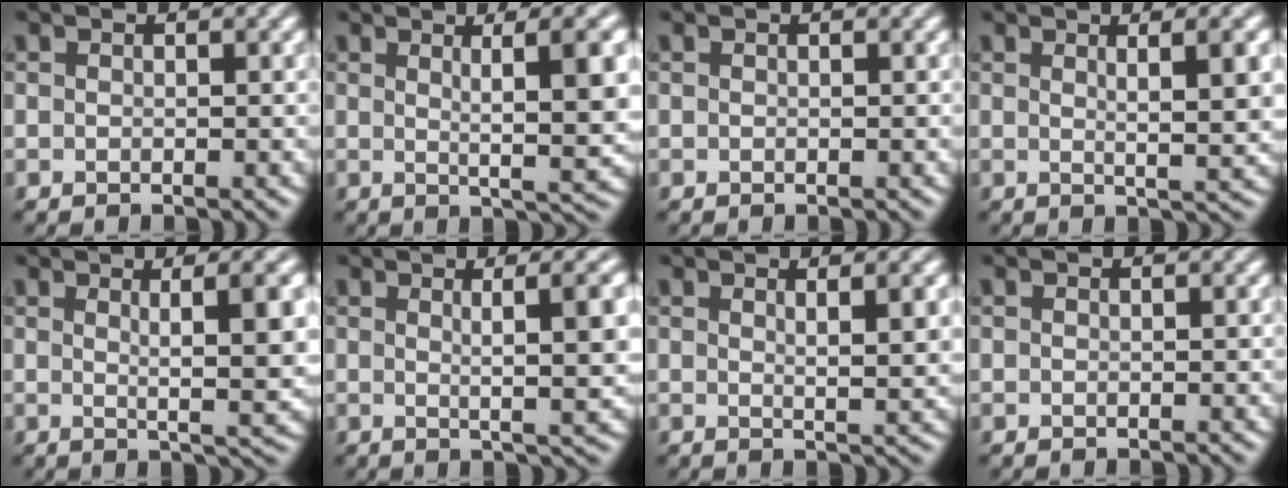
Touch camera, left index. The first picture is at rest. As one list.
[{"total": 7.9, "force": [1.8, 1.7, 7.5], "torque": [-0.086, 0.006, 0.034]}, {"total": 0.0}, {"total": 5.5, "force": [1.6, 1.3, 5.1], "torque": [-0.053, 0.006, 0.025]}, {"total": 7.1, "force": [1.7, 1.6, 6.7], "torque": [-0.076, 0.000, 0.032]}, {"total": 6.7, "force": [1.5, 1.5, 6.3], "torque": [-0.068, 0.008, 0.026]}, {"total": 3.5, "force": [1.4, 0.7, 3.1], "torque": [-0.036, -0.002, 0.023]}, {"total": 0.0}]